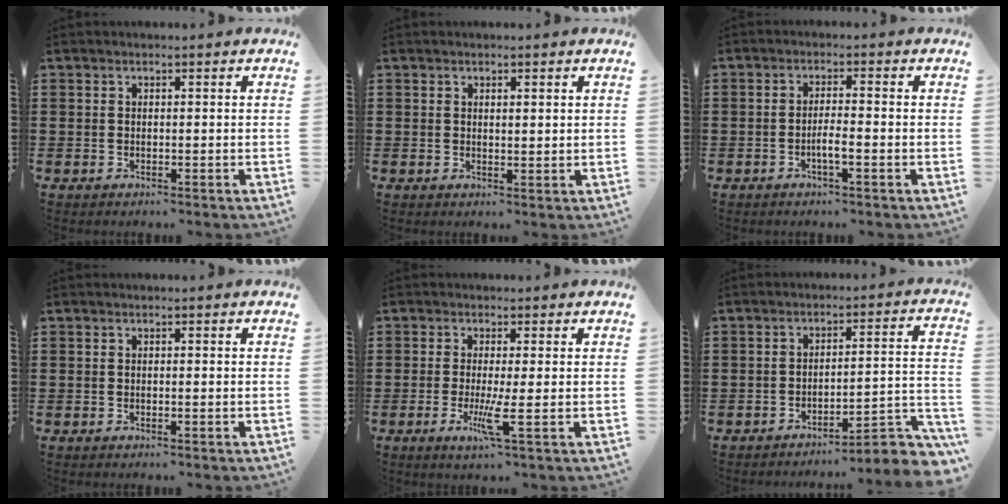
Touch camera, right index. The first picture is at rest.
{"total": 1.0, "force": [0.7, 0.3, 0.6], "torque": [-0.012, 0.003, 0.013]}
{"total": 2.5, "force": [-1.2, 0.1, 2.2], "torque": [-0.039, -0.001, -0.023]}
{"total": 0.0}
{"total": 4.6, "force": [-1.0, 0.0, 4.5], "torque": [-0.093, -0.022, -0.022]}
{"total": 5.0, "force": [-4.1, 0.6, 2.9], "torque": [-0.047, -0.017, -0.082]}